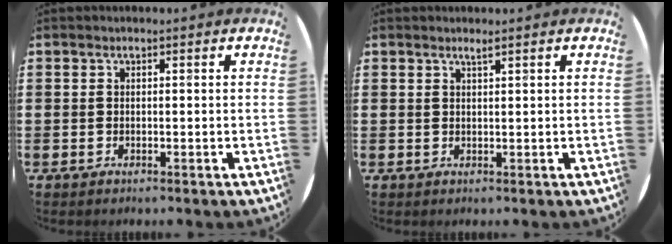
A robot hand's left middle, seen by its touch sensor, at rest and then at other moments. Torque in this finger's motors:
{"motor_torque": [0.02, -0.25, -0.02, 0.00]}